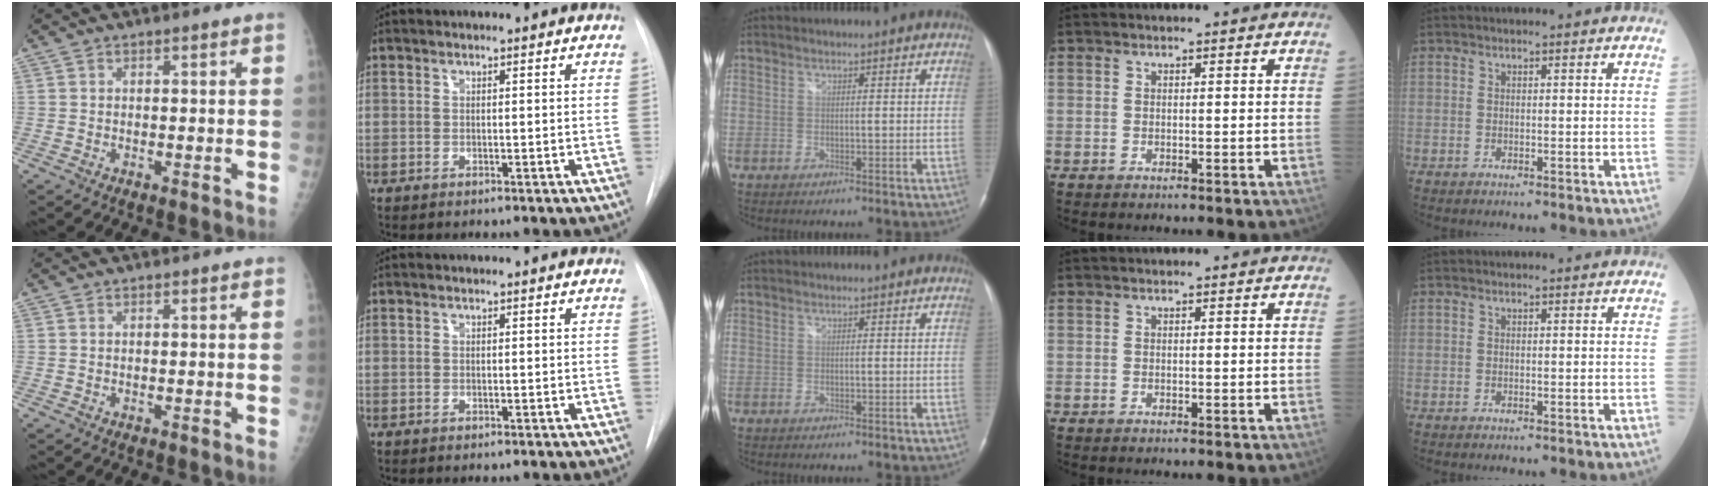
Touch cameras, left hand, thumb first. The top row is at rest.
{}